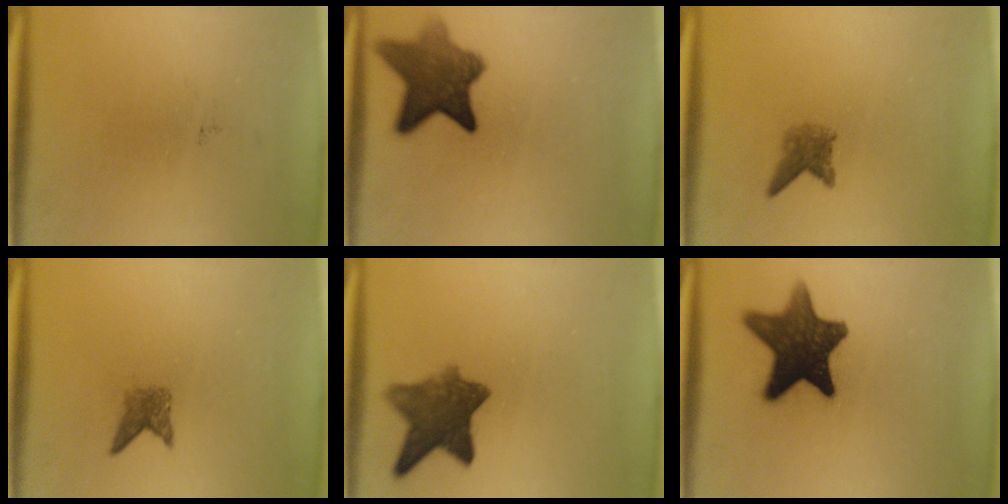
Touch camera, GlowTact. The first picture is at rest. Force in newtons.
{"total": 9.0}
{"total": 2.3}
{"total": 2.1}
{"total": 8.2}
{"total": 13.2}